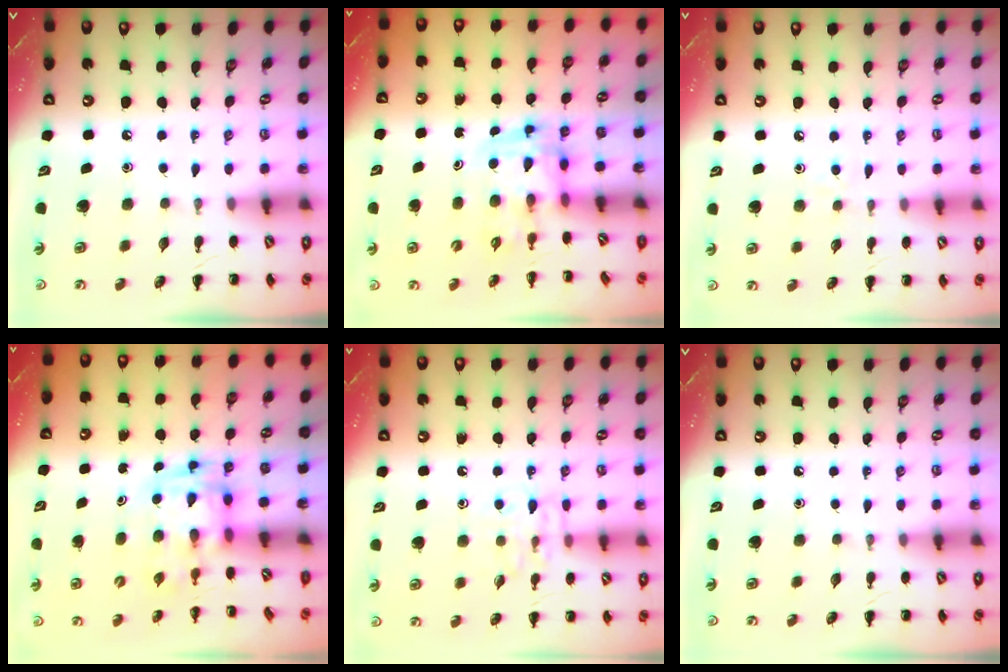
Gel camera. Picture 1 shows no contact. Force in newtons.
{"total": 3.6, "press": 3.5, "slide": 0.6}
{"total": 3.1, "press": 2.9, "slide": 1.1}
{"total": 3.0, "press": 2.9, "slide": 0.6}
{"total": 8.9, "press": 8.8, "slide": 0.7}
{"total": 0.0}